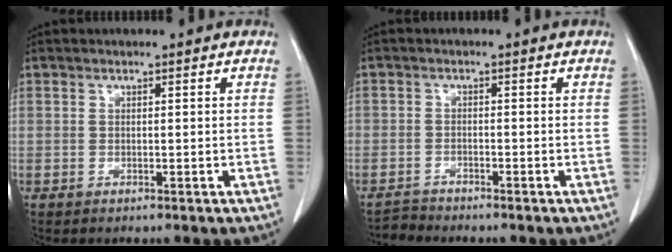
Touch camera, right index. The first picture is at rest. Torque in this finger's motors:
{"motor_torque": [0.08, -0.07, -0.04, -0.04]}